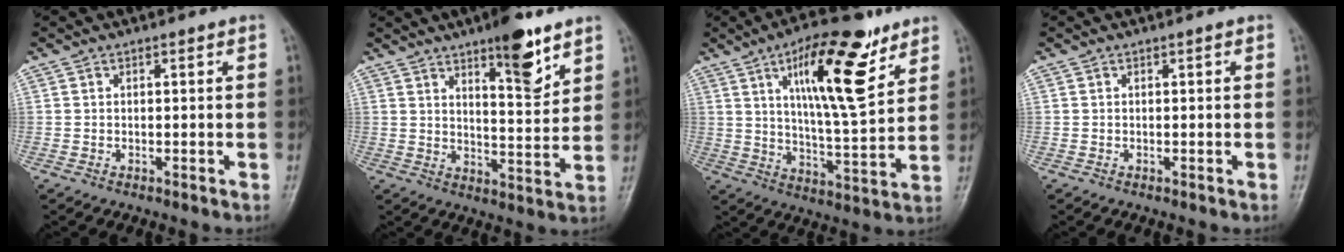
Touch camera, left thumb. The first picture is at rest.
{"total": 10.6, "force": [6.8, 3.1, 7.5], "torque": [-0.090, -0.046, 0.104]}
{"total": 17.8, "force": [9.1, 5.4, 14.3], "torque": [-0.202, -0.044, 0.148]}
{"total": 0.0}